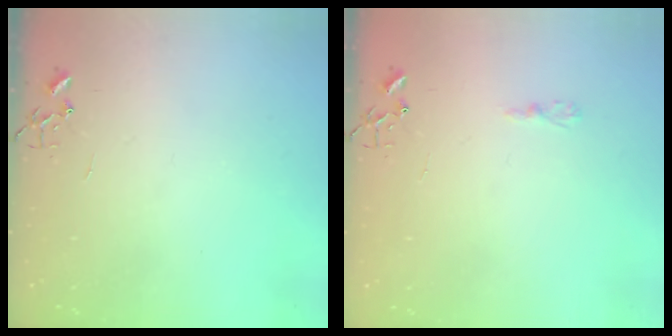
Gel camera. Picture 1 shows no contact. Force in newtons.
{"total": 3.6, "press": 3.6, "slide": 0.4}